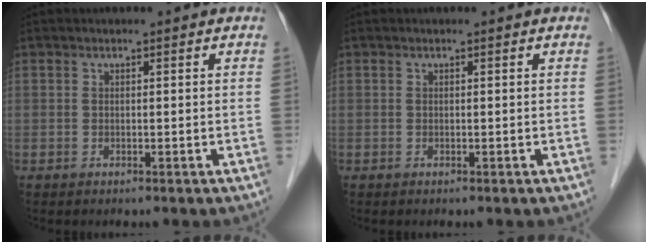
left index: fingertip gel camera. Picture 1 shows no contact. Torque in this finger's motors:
{"motor_torque": [0.00, 0.00, 0.00, 0.00]}